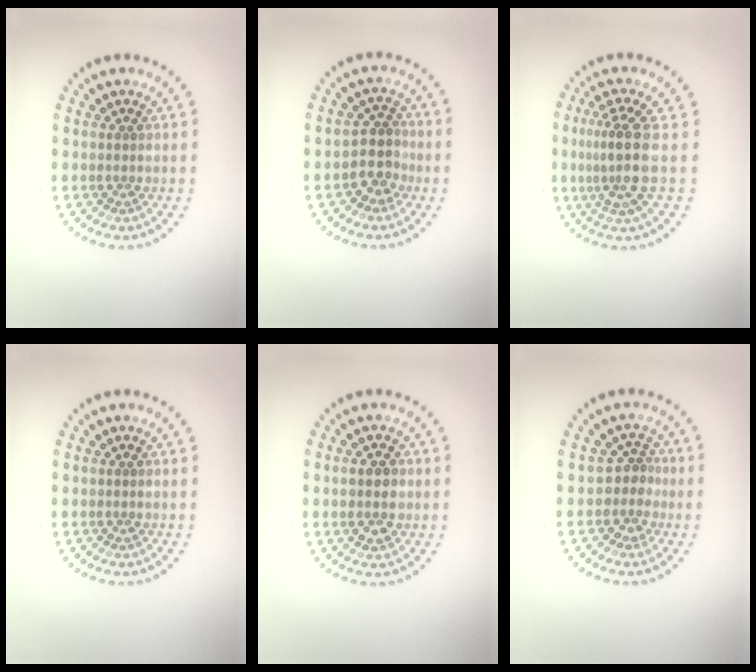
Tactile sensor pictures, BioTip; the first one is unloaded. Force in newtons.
{"total": 2.7, "press": 2.2, "slide": 1.5}
{"total": 3.8, "press": 2.9, "slide": 2.4}
{"total": 0.0}
{"total": 2.3, "press": 2.3, "slide": 0.0}
{"total": 2.3, "press": 1.6, "slide": 1.7}